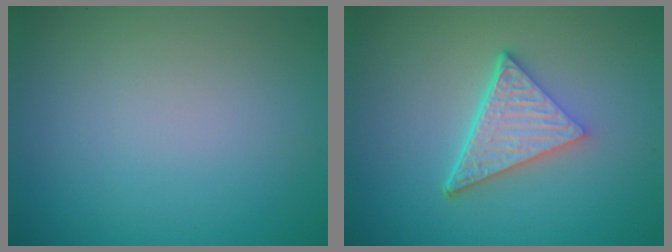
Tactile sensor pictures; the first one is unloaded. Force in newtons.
{"total": 5.1, "press": 3.6, "slide": 3.7}